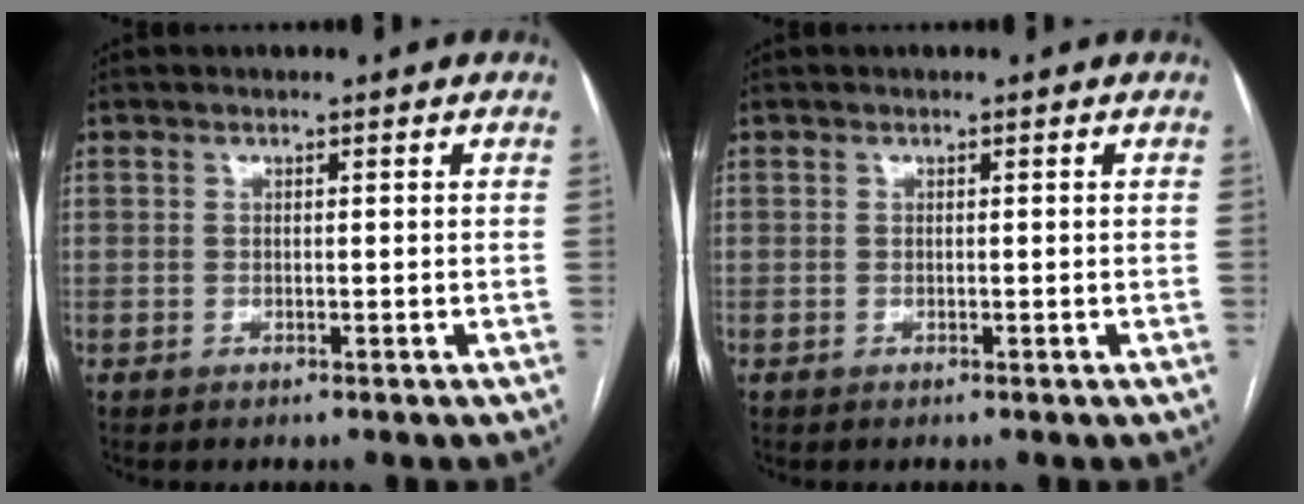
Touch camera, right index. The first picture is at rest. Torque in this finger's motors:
{"motor_torque": [0.00, 0.00, 0.00, 0.01]}